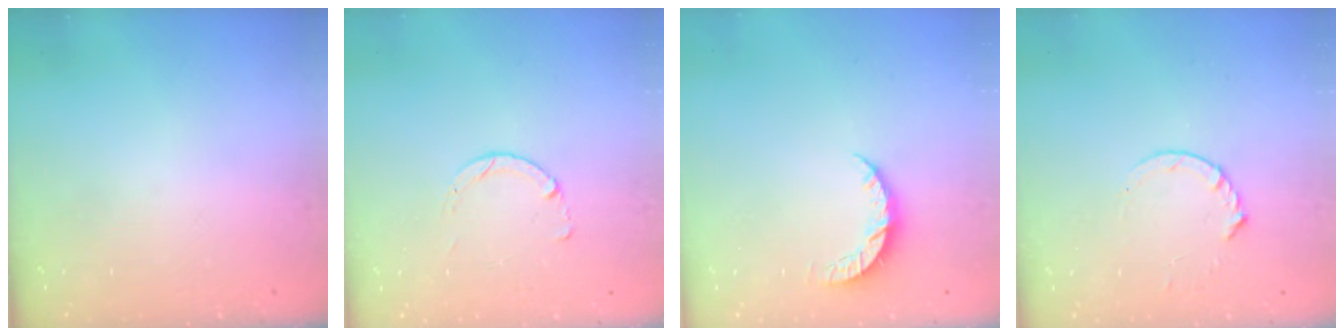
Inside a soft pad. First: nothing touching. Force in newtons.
{"total": 1.8, "press": 1.8, "slide": 0.2}
{"total": 5.2, "press": 5.1, "slide": 0.4}
{"total": 4.2, "press": 4.2, "slide": 0.5}